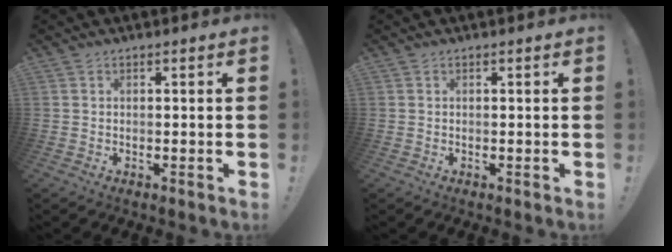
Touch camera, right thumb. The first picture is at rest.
{"total": 0.0}